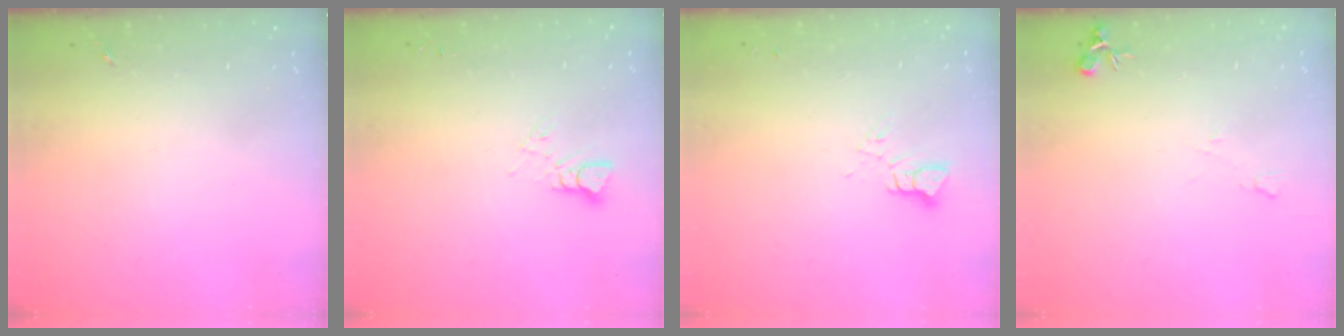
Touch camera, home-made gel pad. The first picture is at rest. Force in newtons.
{"total": 2.9, "press": 2.9, "slide": 0.2}
{"total": 3.4, "press": 3.4, "slide": 0.2}
{"total": 6.9, "press": 6.9, "slide": 0.7}